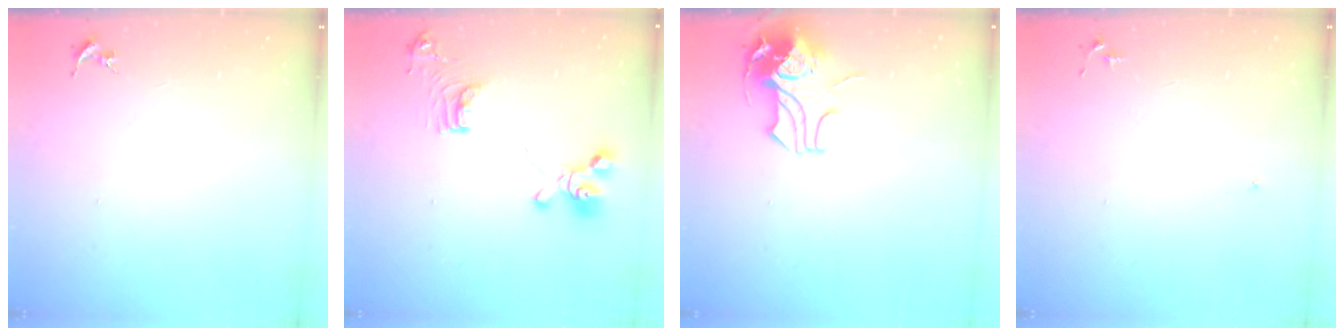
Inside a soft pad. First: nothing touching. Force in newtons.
{"total": 14.5, "press": 14.4, "slide": 1.7}
{"total": 9.6, "press": 9.5, "slide": 1.3}
{"total": 4.9, "press": 4.8, "slide": 0.6}